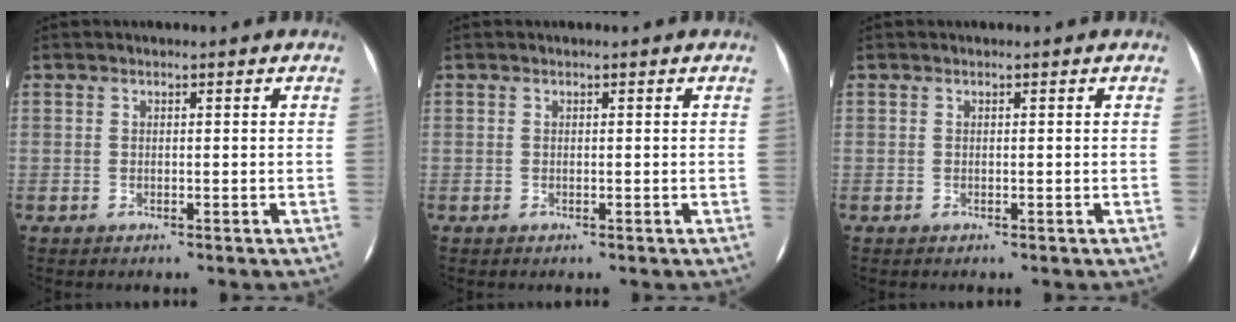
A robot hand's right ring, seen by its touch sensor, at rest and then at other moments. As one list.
[{"total": 0.0}, {"total": 0.0}]